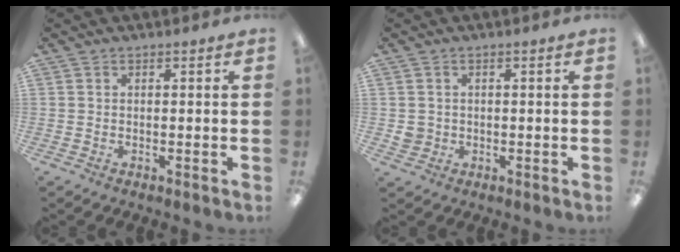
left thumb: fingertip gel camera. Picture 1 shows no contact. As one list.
[{"total": 2.4, "force": [0.0, 2.4, 0.4], "torque": [-0.009, 0.003, 0.000]}]